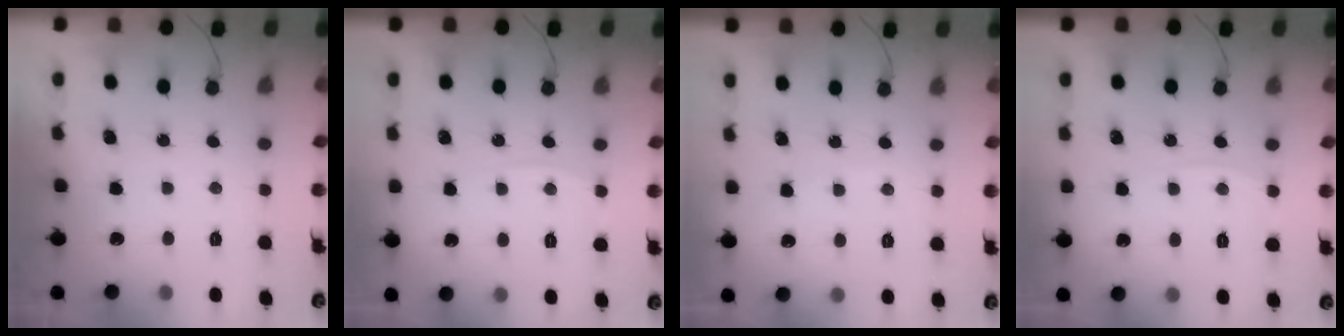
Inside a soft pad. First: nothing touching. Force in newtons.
{"total": 4.5, "press": 4.5, "slide": 0.6}
{"total": 1.8, "press": 1.7, "slide": 0.2}
{"total": 4.5, "press": 4.5, "slide": 0.6}